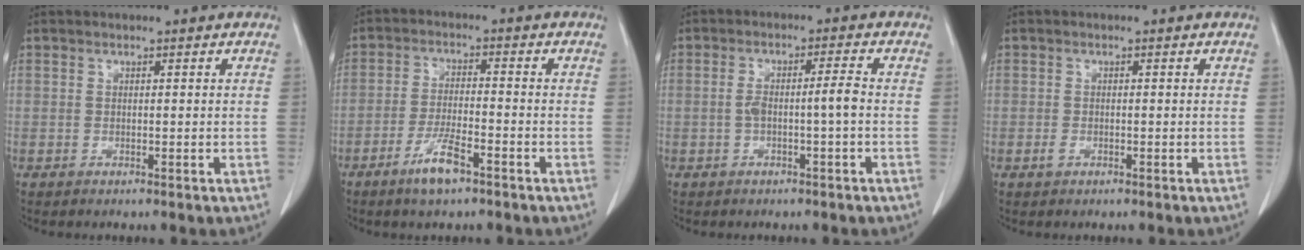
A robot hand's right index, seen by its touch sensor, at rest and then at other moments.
{"total": 6.2, "force": [-4.0, 1.0, 4.7], "torque": [-0.095, -0.006, -0.071]}
{"total": 3.8, "force": [-0.6, 0.1, 3.7], "torque": [-0.069, 0.016, -0.004]}
{"total": 1.0, "force": [-0.5, 0.7, 0.5], "torque": [-0.009, 0.002, -0.005]}